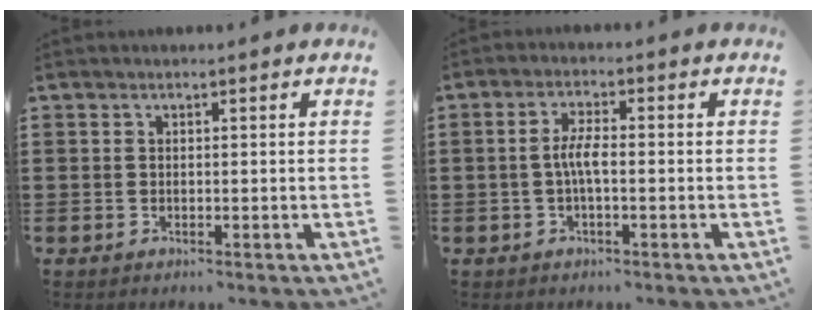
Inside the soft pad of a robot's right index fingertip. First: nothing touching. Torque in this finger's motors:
{"motor_torque": [1.08, 1.05, 0.51, 0.14]}